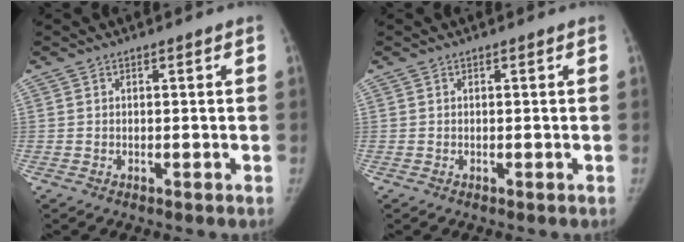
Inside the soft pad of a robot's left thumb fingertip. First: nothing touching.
{"total": 0.0}